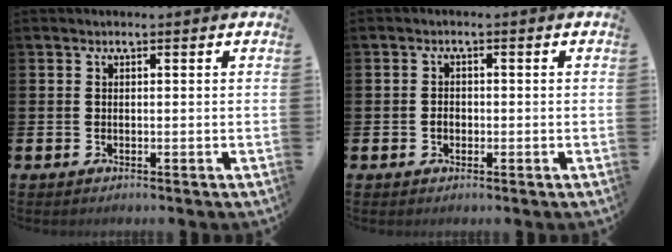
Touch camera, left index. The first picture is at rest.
{"total": 1.4, "force": [-0.4, 1.1, 0.7], "torque": [-0.005, 0.002, -0.010]}